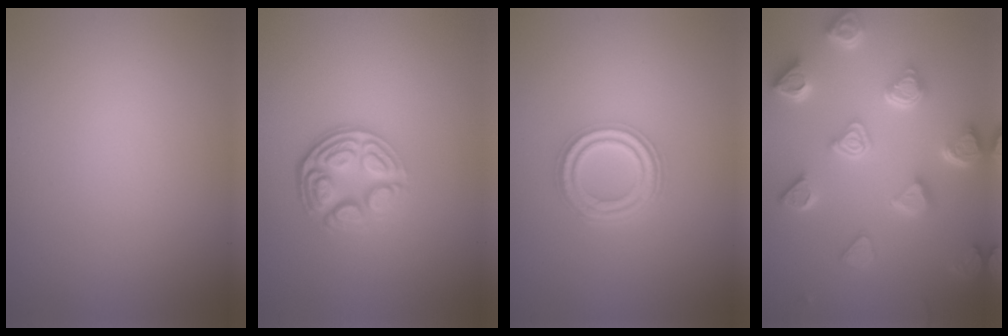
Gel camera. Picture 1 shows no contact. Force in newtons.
{"total": 4.7, "press": 3.4, "slide": 3.1}
{"total": 3.8, "press": 3.0, "slide": 2.4}
{"total": 6.6, "press": 5.3, "slide": 3.9}